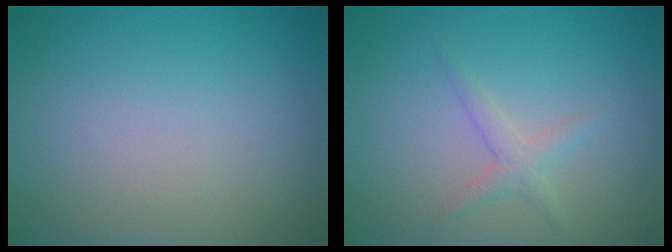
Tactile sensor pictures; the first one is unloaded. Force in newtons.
{"total": 1.5, "press": 1.5, "slide": 0.1}